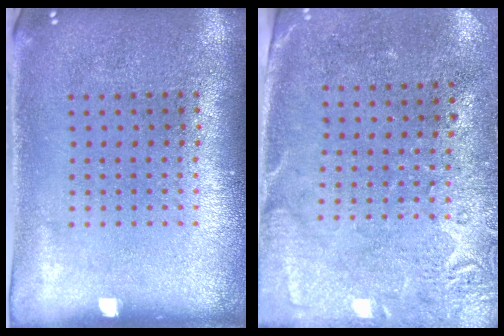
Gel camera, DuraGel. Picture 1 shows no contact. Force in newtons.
{"total": 2.7, "press": 2.2, "slide": 1.6}